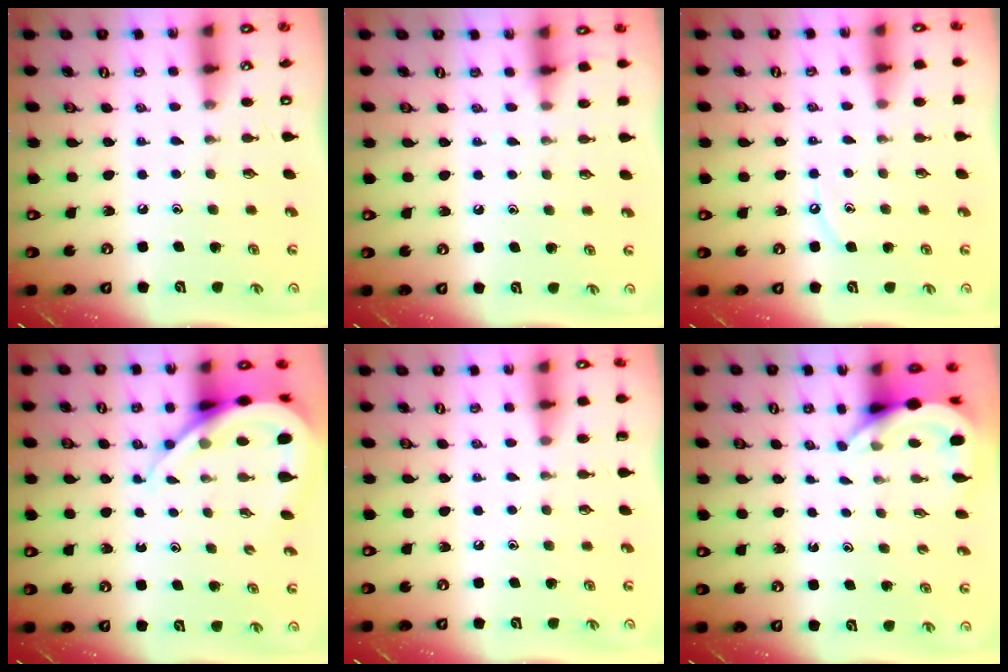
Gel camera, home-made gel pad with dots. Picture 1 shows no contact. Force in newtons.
{"total": 3.5, "press": 3.5, "slide": 0.6}
{"total": 4.2, "press": 4.2, "slide": 0.6}
{"total": 10.7, "press": 10.6, "slide": 1.0}
{"total": 0.0}
{"total": 4.1, "press": 4.1, "slide": 0.5}